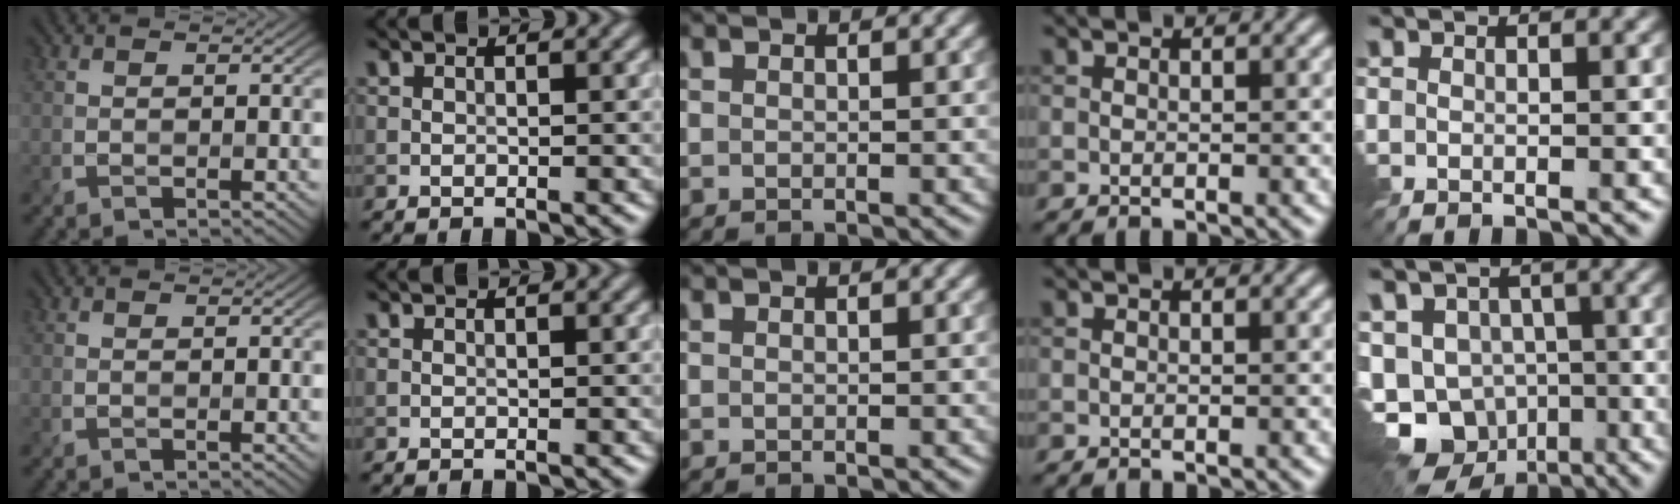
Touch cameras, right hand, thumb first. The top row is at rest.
{"little": {"total": 14.2, "force": [-6.8, 10.8, 6.2], "torque": [-0.132, -0.035, -0.096]}}